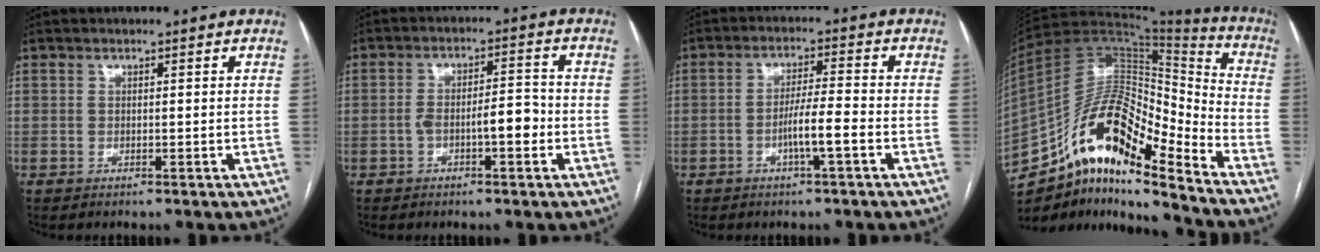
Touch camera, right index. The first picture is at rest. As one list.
[{"total": 5.7, "force": [-1.7, 1.5, 5.2], "torque": [-0.092, 0.020, -0.026]}, {"total": 5.3, "force": [-2.0, -0.2, 4.9], "torque": [-0.091, 0.002, -0.038]}, {"total": 19.2, "force": [-12.6, 5.1, 13.6], "torque": [-0.255, 0.045, -0.220]}]